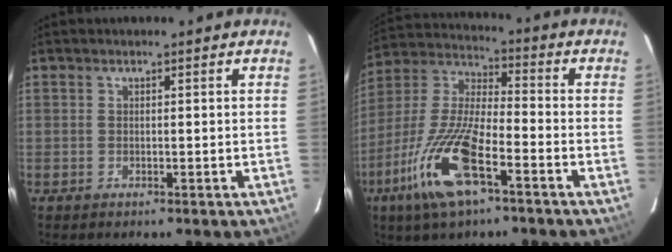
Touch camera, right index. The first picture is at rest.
{"total": 17.3, "force": [-8.8, 4.9, 14.0], "torque": [-0.305, -0.023, -0.178]}